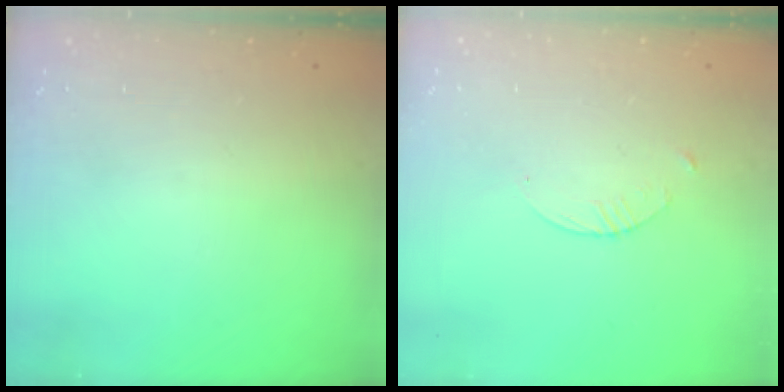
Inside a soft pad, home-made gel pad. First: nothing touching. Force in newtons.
{"total": 1.5, "press": 1.5, "slide": 0.2}